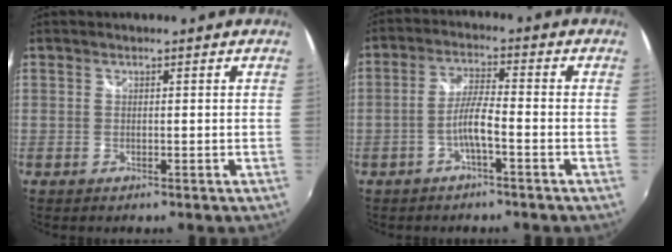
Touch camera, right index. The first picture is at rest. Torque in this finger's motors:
{"motor_torque": [0.91, -0.38, 0.47, 0.10]}